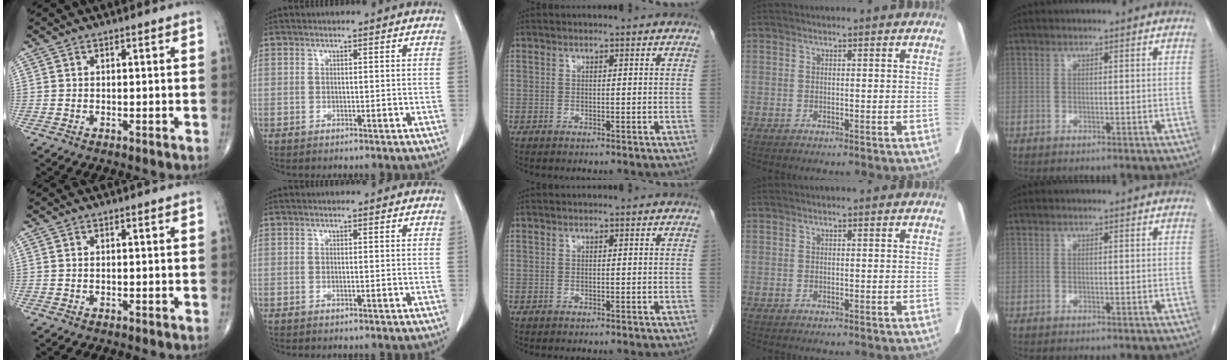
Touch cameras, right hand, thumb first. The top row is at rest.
{}